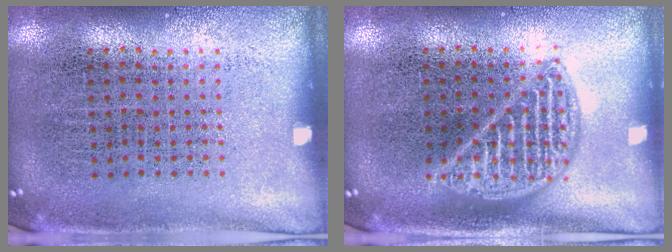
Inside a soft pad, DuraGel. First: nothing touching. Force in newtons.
{"total": 2.1, "press": 2.0, "slide": 0.2}